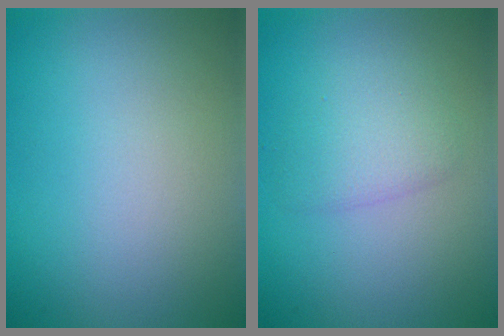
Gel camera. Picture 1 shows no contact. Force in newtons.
{"total": 2.4, "press": 2.4, "slide": 0.1}